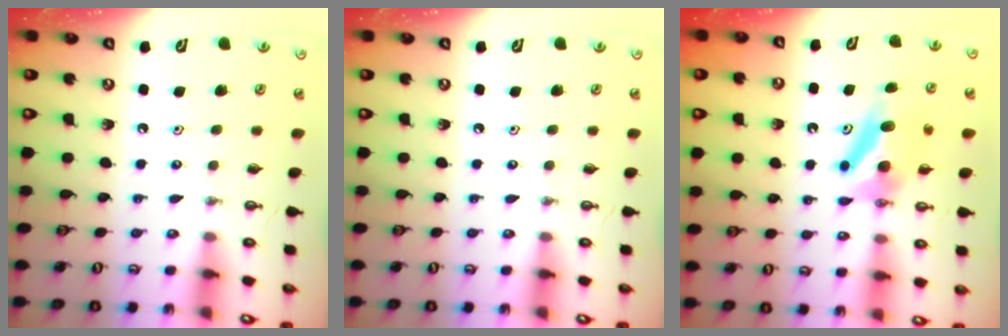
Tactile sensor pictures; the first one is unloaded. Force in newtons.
{"total": 0.0}
{"total": 9.6, "press": 5.7, "slide": 7.7}